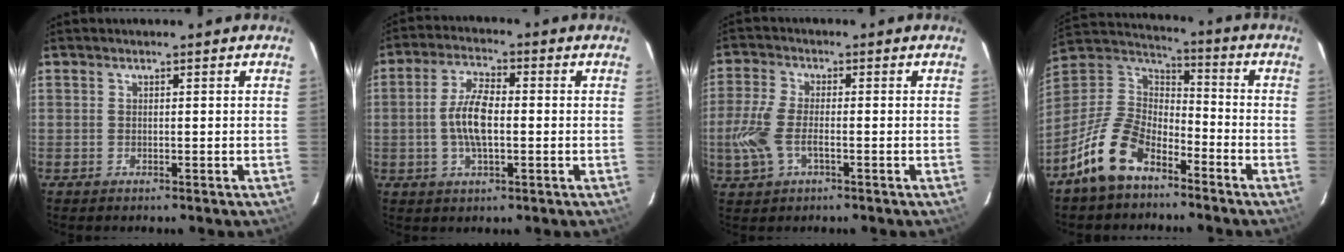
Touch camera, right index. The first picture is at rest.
{"total": 7.8, "force": [-0.8, 3.0, 7.2], "torque": [-0.145, 0.008, -0.016]}
{"total": 7.7, "force": [-2.2, 3.6, 6.5], "torque": [-0.153, -0.002, -0.044]}
{"total": 14.8, "force": [-9.3, 7.8, 8.4], "torque": [-0.189, 0.015, -0.175]}